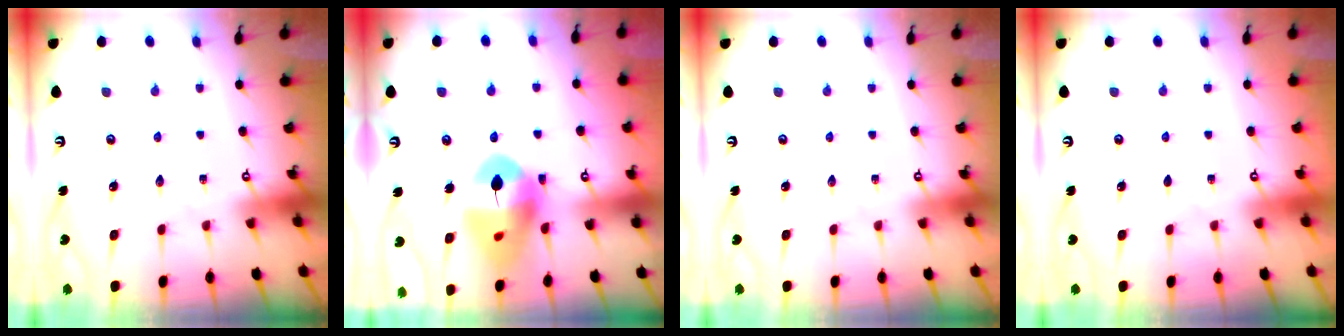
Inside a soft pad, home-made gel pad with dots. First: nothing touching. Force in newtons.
{"total": 17.1, "press": 17.0, "slide": 1.9}
{"total": 0.0}
{"total": 0.0}